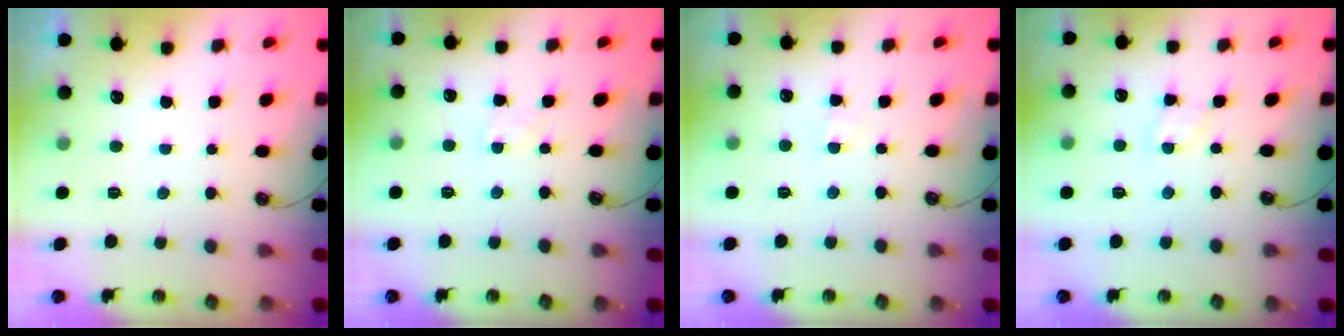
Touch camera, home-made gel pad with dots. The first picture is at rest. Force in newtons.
{"total": 2.7, "press": 2.7, "slide": 0.4}
{"total": 3.0, "press": 2.9, "slide": 0.5}
{"total": 3.6, "press": 3.6, "slide": 0.4}